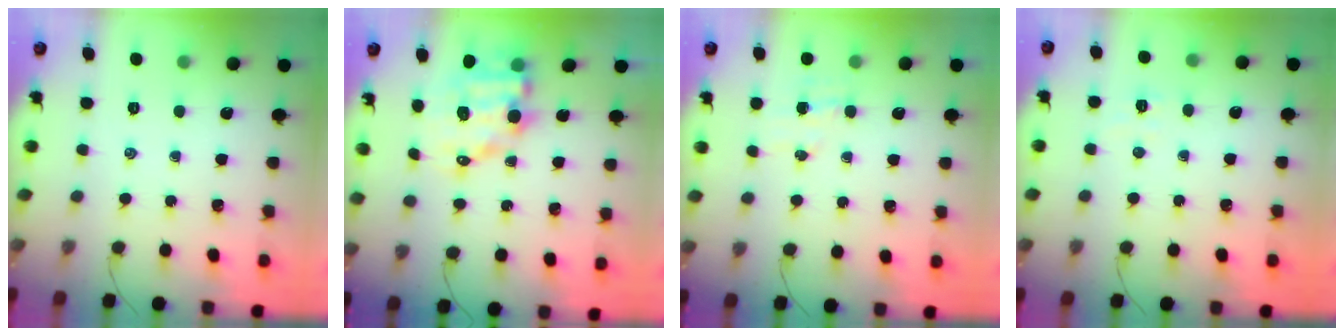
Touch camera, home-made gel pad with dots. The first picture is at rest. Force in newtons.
{"total": 11.0, "press": 10.6, "slide": 3.0}
{"total": 4.9, "press": 4.9, "slide": 0.8}
{"total": 4.8, "press": 4.7, "slide": 0.8}